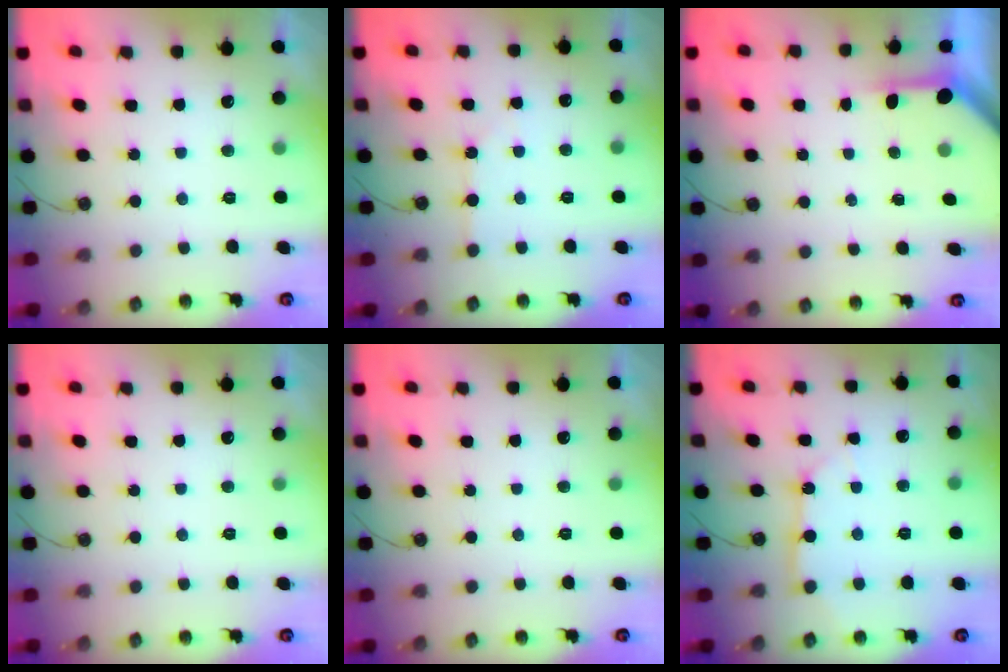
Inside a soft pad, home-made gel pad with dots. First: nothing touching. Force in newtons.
{"total": 2.7, "press": 2.7, "slide": 0.4}
{"total": 3.3, "press": 3.2, "slide": 0.4}
{"total": 0.0}
{"total": 0.0}
{"total": 5.0, "press": 5.0, "slide": 0.6}